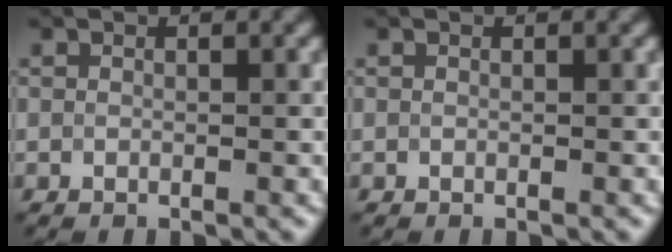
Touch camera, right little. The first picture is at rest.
{"total": 0.0}